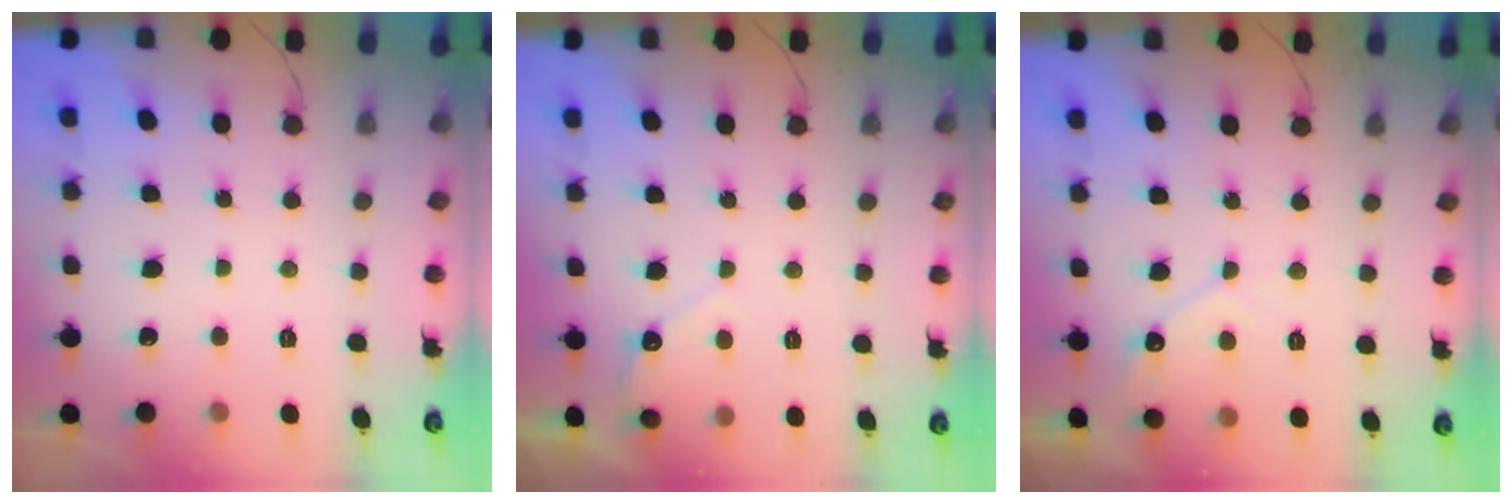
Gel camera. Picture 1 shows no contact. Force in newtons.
{"total": 2.8, "press": 2.8, "slide": 0.1}
{"total": 4.0, "press": 4.0, "slide": 0.2}